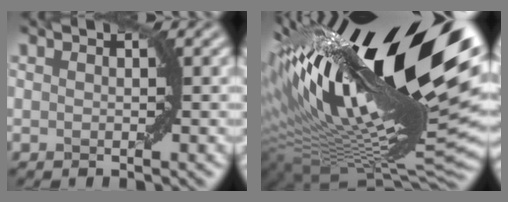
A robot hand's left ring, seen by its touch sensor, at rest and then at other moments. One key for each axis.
{"total": 21.4, "fx": 6.8, "fy": 7.6, "fz": 18.8, "tx": -0.332, "ty": 0.010, "tz": 0.123}